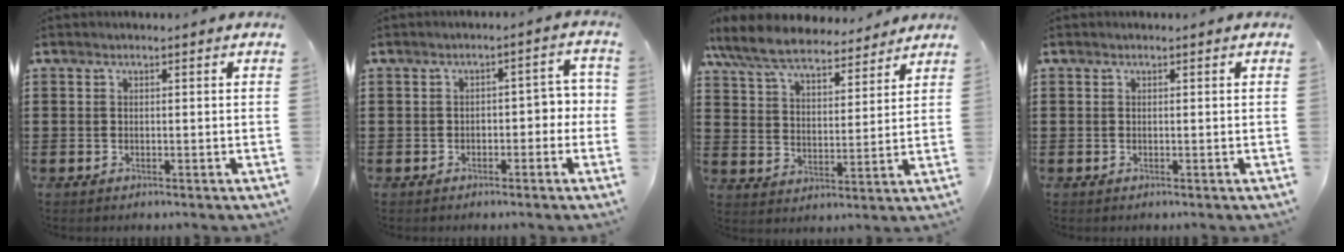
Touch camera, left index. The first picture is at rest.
{"total": 2.8, "force": [-1.2, 1.5, 2.0], "torque": [-0.040, 0.007, -0.029]}
{"total": 8.3, "force": [7.5, 1.6, 3.1], "torque": [-0.092, -0.036, 0.136]}
{"total": 0.0}